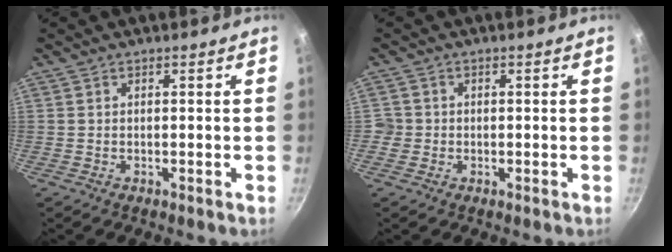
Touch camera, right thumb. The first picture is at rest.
{"total": 2.1, "force": [-0.5, 2.0, 0.3], "torque": [0.006, 0.009, -0.010]}